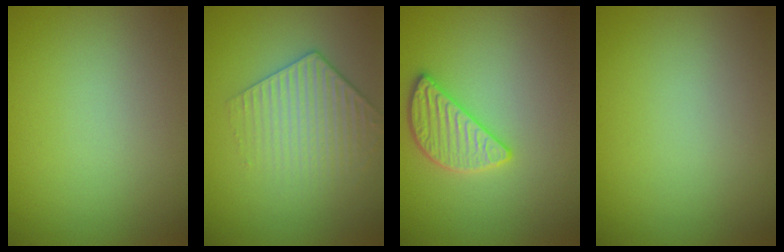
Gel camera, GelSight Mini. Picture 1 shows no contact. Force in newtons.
{"total": 3.2, "press": 2.8, "slide": 1.4}
{"total": 2.8, "press": 2.8, "slide": 0.3}
{"total": 0.0}